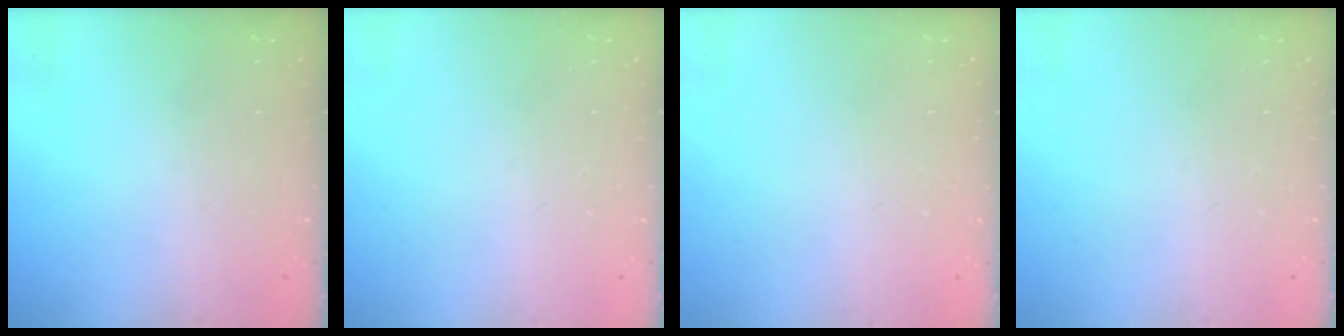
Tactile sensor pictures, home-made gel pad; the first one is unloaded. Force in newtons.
{"total": 0.0}
{"total": 2.6, "press": 2.6, "slide": 0.2}
{"total": 0.0}